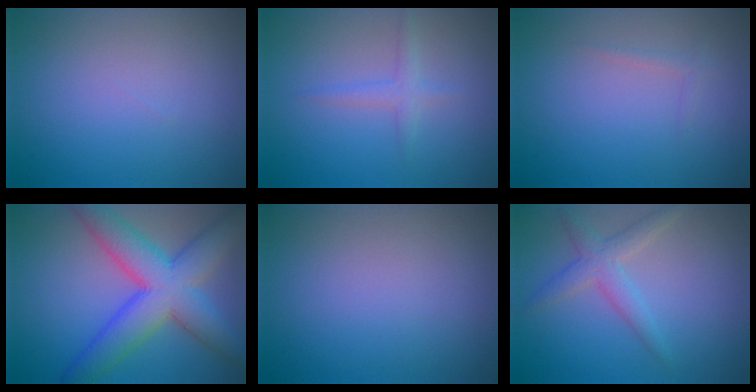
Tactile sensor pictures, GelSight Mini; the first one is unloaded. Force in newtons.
{"total": 1.5, "press": 1.5, "slide": 0.1}
{"total": 0.6, "press": 0.6, "slide": 0.1}
{"total": 9.2, "press": 9.2, "slide": 0.2}
{"total": 0.0}
{"total": 2.7, "press": 2.7, "slide": 0.0}